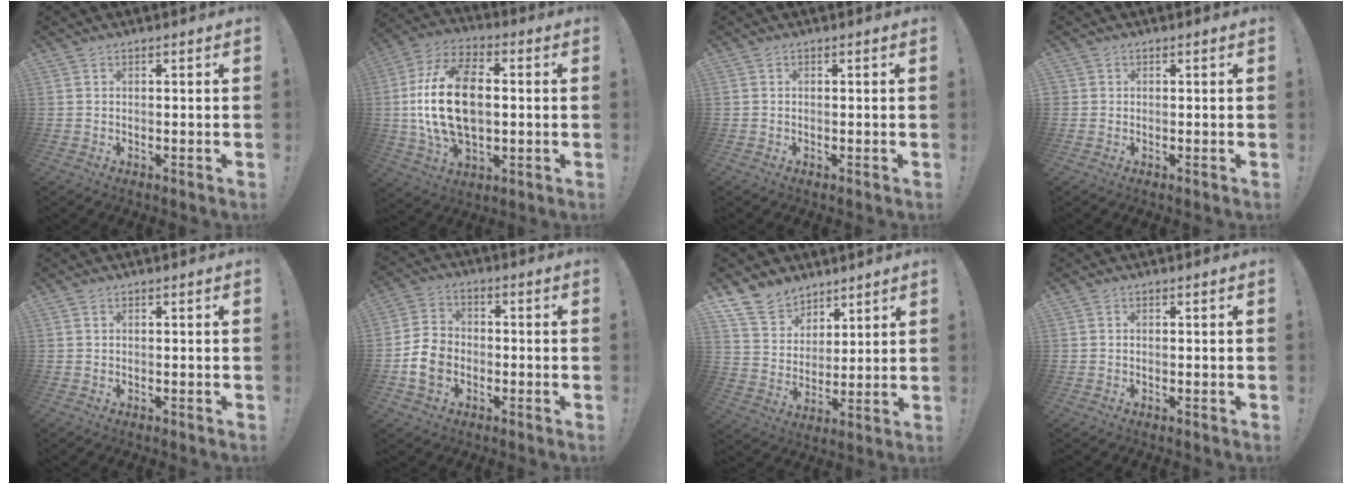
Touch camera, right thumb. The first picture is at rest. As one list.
[{"total": 21.1, "force": [0.4, 12.9, 16.7], "torque": [-0.308, 0.002, 0.008]}, {"total": 0.0}, {"total": 0.9, "force": [0.0, 0.9, 0.0], "torque": [-0.006, 0.004, 0.002]}, {"total": 0.0}, {"total": 9.3, "force": [-3.1, 7.2, 4.9], "torque": [-0.094, 0.018, -0.054]}, {"total": 11.2, "force": [8.5, 7.0, 2.1], "torque": [-0.055, -0.063, 0.171]}, {"total": 0.0}]